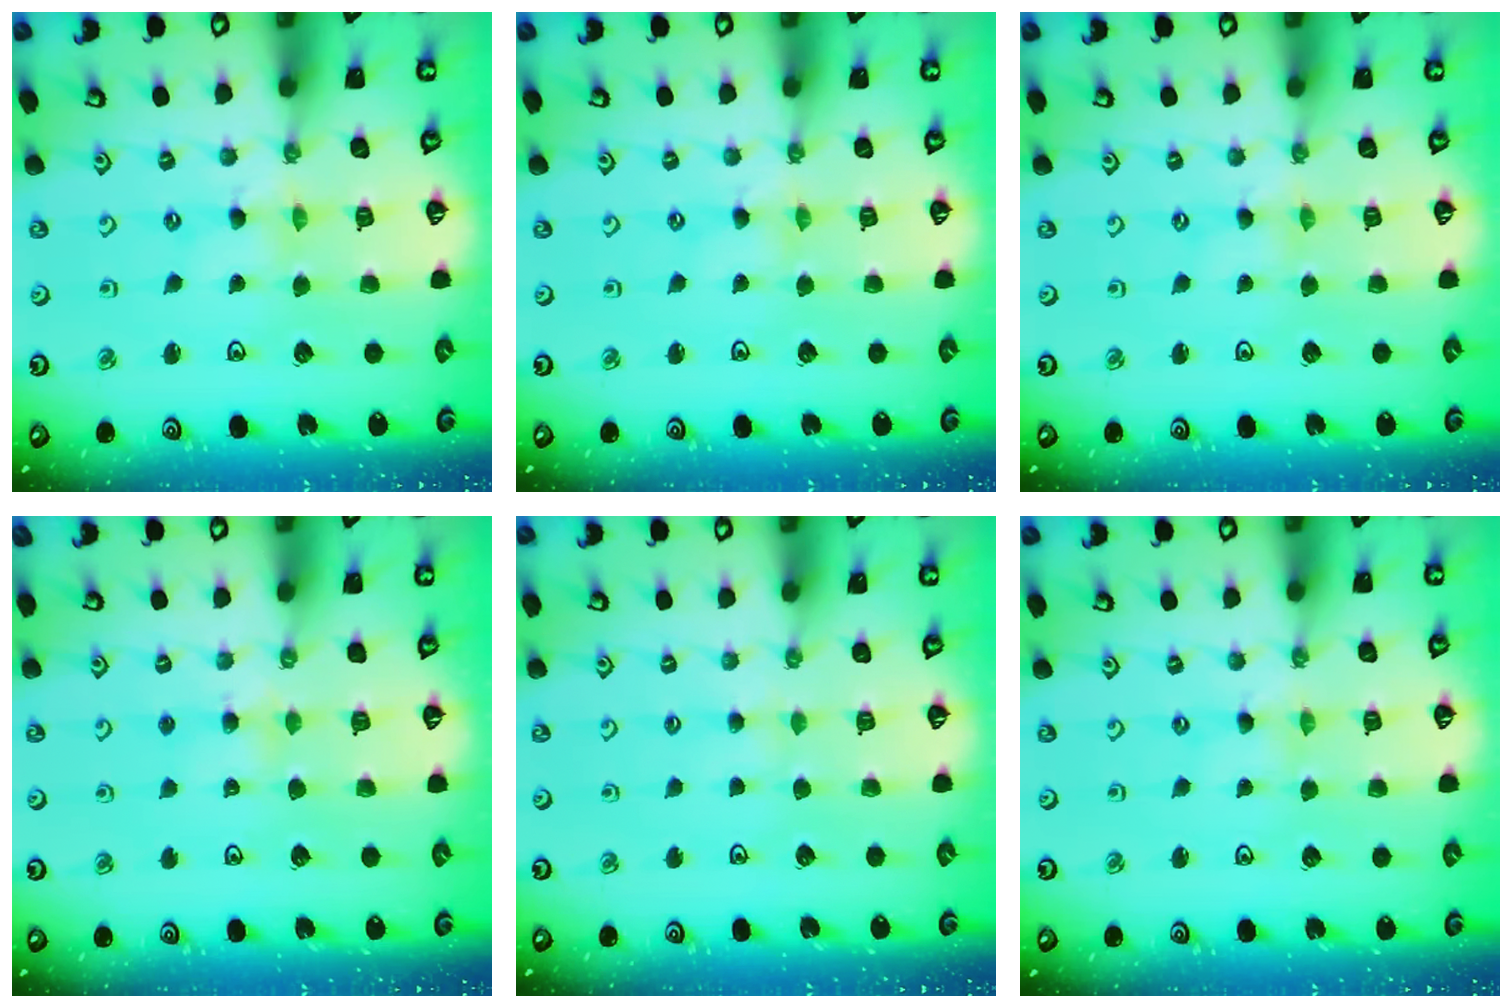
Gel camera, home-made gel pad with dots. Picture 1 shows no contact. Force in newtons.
{"total": 0.6, "press": 0.6, "slide": 0.1}
{"total": 0.0}
{"total": 4.2, "press": 4.2, "slide": 0.4}
{"total": 2.2, "press": 2.2, "slide": 0.4}
{"total": 0.0}